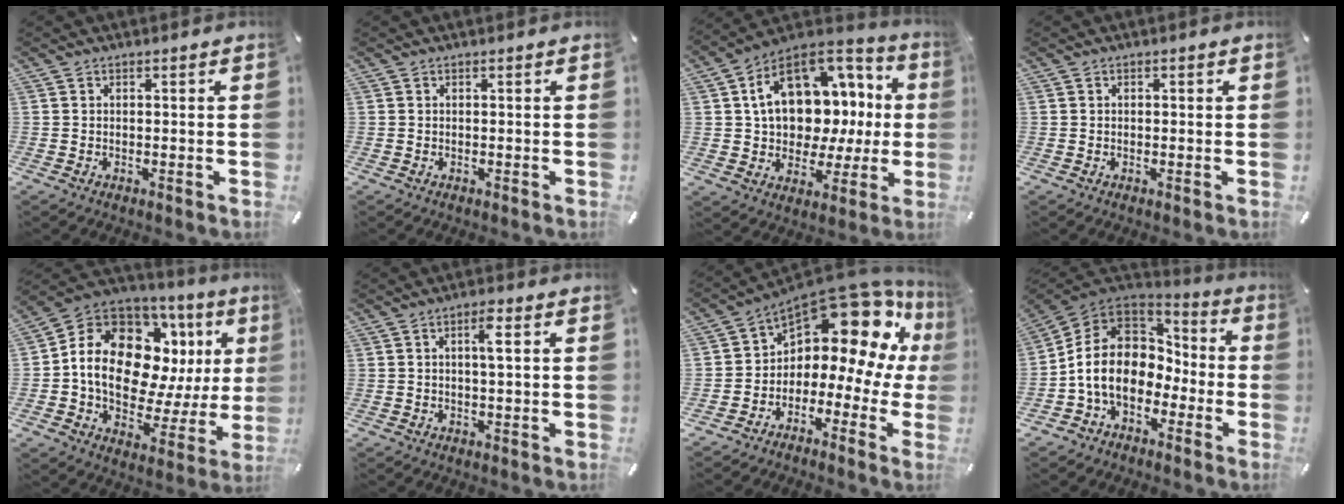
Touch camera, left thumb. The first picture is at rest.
{"total": 0.0}
{"total": 18.0, "force": [4.6, 13.2, 11.4], "torque": [-0.182, -0.023, 0.088]}
{"total": 0.5, "force": [-0.1, 0.4, 0.3], "torque": [-0.005, 0.001, -0.003]}
{"total": 17.6, "force": [4.6, 12.1, 11.9], "torque": [-0.194, -0.043, 0.076]}
{"total": 4.0, "force": [0.8, 0.9, 3.8], "torque": [-0.068, 0.004, 0.008]}
{"total": 14.5, "force": [8.2, 7.6, 9.1], "torque": [-0.140, -0.078, 0.134]}
{"total": 12.4, "force": [-2.9, 10.0, 6.7], "torque": [-0.161, 0.018, -0.051]}